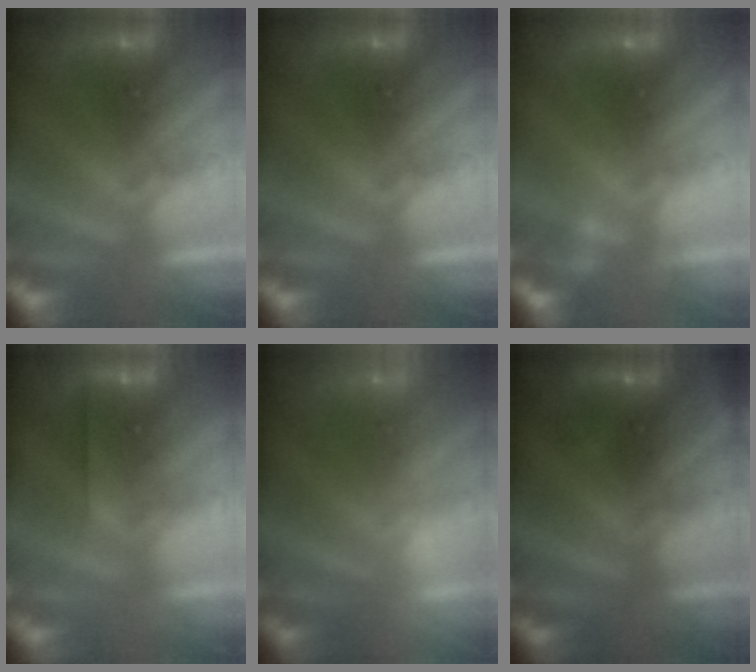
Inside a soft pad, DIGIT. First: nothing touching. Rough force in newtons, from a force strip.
{"total": 0.0}
{"total": 2.2}
{"total": 2.6}
{"total": 2.1}
{"total": 2.7}